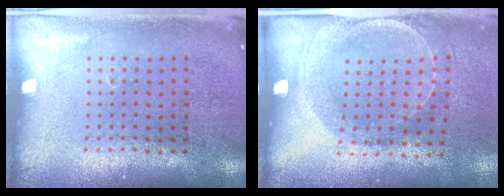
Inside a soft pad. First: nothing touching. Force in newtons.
{"total": 1.5, "press": 1.5, "slide": 0.4}